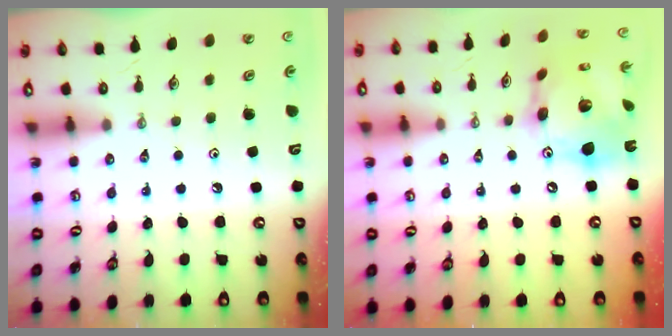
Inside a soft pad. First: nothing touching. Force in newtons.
{"total": 19.2, "press": 19.1, "slide": 2.0}